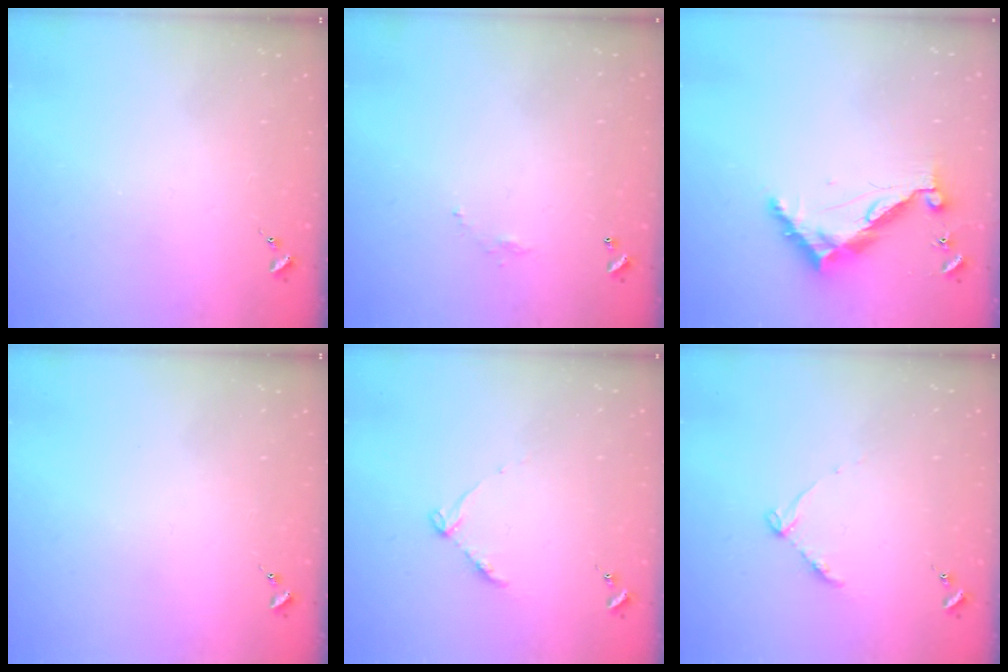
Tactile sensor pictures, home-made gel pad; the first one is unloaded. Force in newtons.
{"total": 3.7, "press": 3.7, "slide": 0.1}
{"total": 9.6, "press": 9.6, "slide": 0.8}
{"total": 0.0}
{"total": 5.6, "press": 5.5, "slide": 0.7}
{"total": 5.6, "press": 5.5, "slide": 0.7}